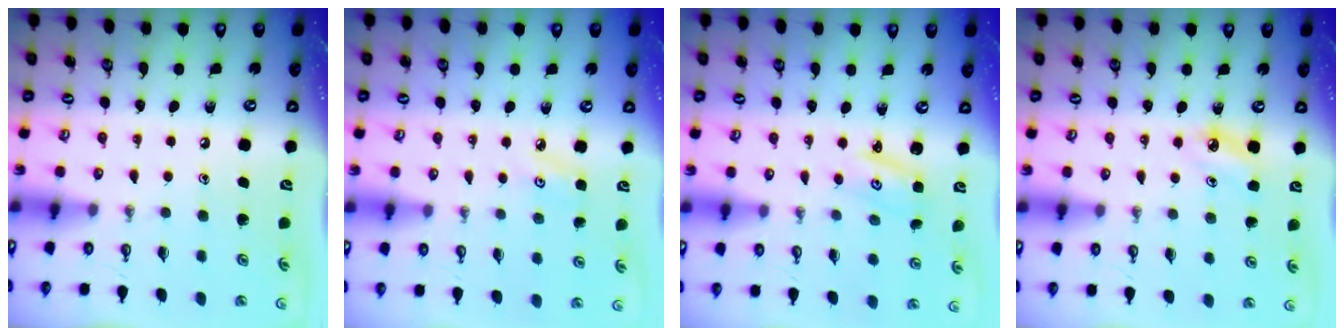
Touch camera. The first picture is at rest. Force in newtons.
{"total": 4.1, "press": 4.1, "slide": 0.6}
{"total": 2.4, "press": 2.3, "slide": 0.4}
{"total": 5.1, "press": 5.1, "slide": 0.6}